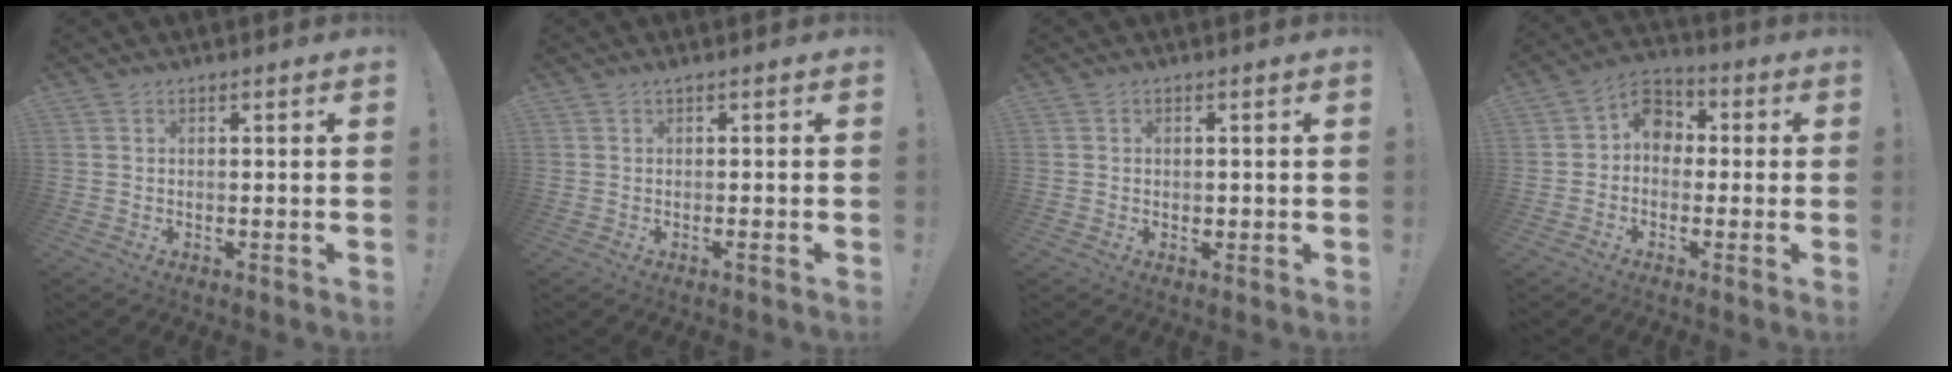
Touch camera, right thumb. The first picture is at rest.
{"total": 1.4, "force": [-0.1, -0.3, 1.3], "torque": [-0.022, -0.002, -0.003]}
{"total": 1.1, "force": [0.1, 1.1, 0.3], "torque": [0.004, -0.001, -0.001]}
{"total": 7.5, "force": [-0.1, 6.5, 3.8], "torque": [-0.063, 0.020, 0.007]}